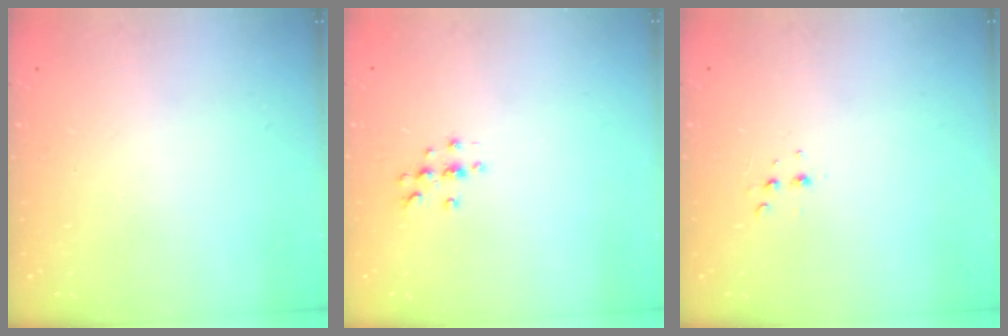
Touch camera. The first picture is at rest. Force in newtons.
{"total": 3.7, "press": 3.7, "slide": 0.4}
{"total": 3.1, "press": 3.0, "slide": 0.6}